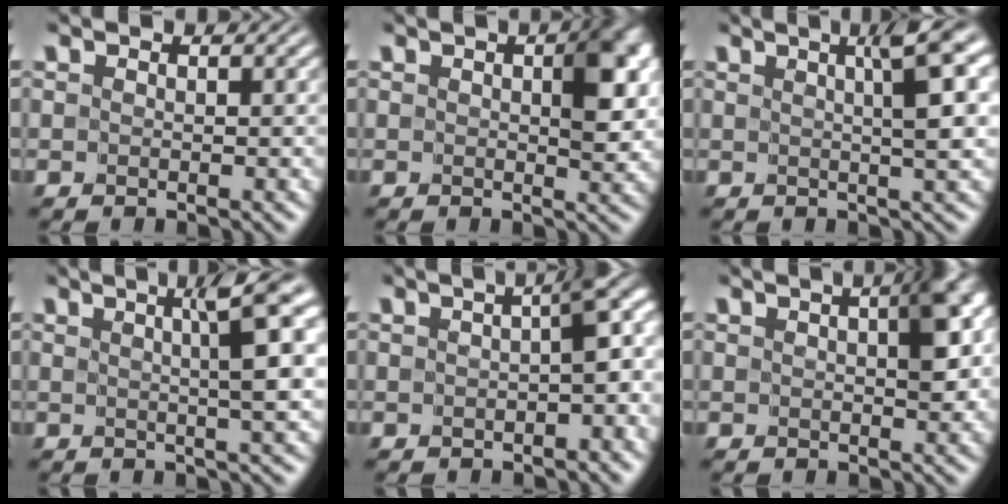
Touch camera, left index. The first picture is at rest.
{"total": 4.6, "force": [0.7, 2.3, 4.0], "torque": [-0.051, 0.000, 0.010]}
{"total": 5.0, "force": [1.4, 0.6, 4.7], "torque": [-0.051, 0.010, 0.020]}
{"total": 5.8, "force": [1.6, 0.7, 5.5], "torque": [-0.058, 0.014, 0.021]}
{"total": 4.7, "force": [-0.2, 1.4, 4.5], "torque": [-0.050, 0.012, -0.008]}
{"total": 4.0, "force": [0.9, 1.5, 3.6], "torque": [-0.042, 0.009, 0.009]}